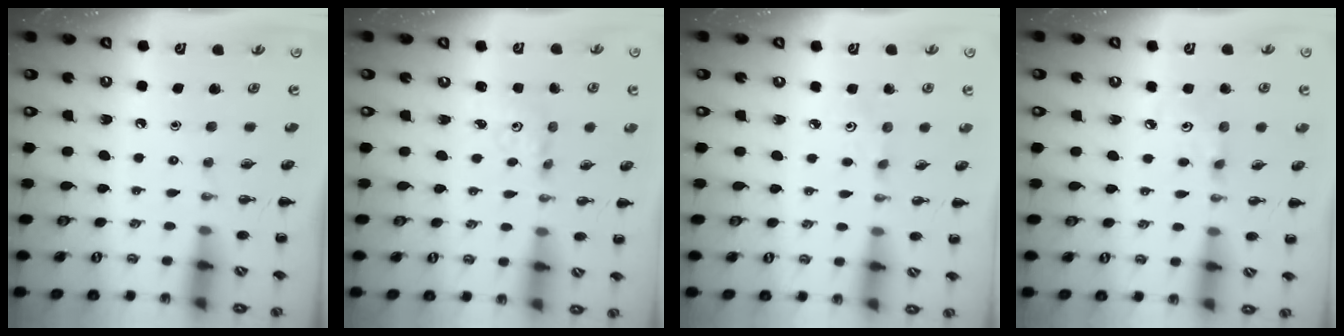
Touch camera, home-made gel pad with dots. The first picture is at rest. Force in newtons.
{"total": 1.8, "press": 1.8, "slide": 0.5}
{"total": 1.4, "press": 1.3, "slide": 0.4}
{"total": 3.1, "press": 3.0, "slide": 0.9}